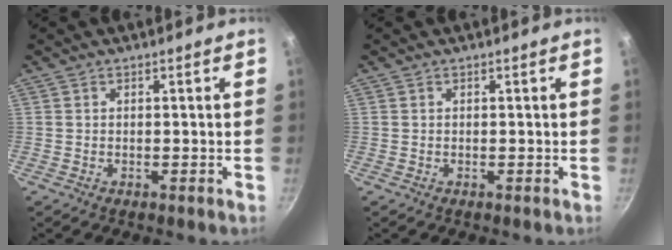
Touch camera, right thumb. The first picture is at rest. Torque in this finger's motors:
{"motor_torque": [0.00, 0.00, 0.00, 0.00, 0.00]}